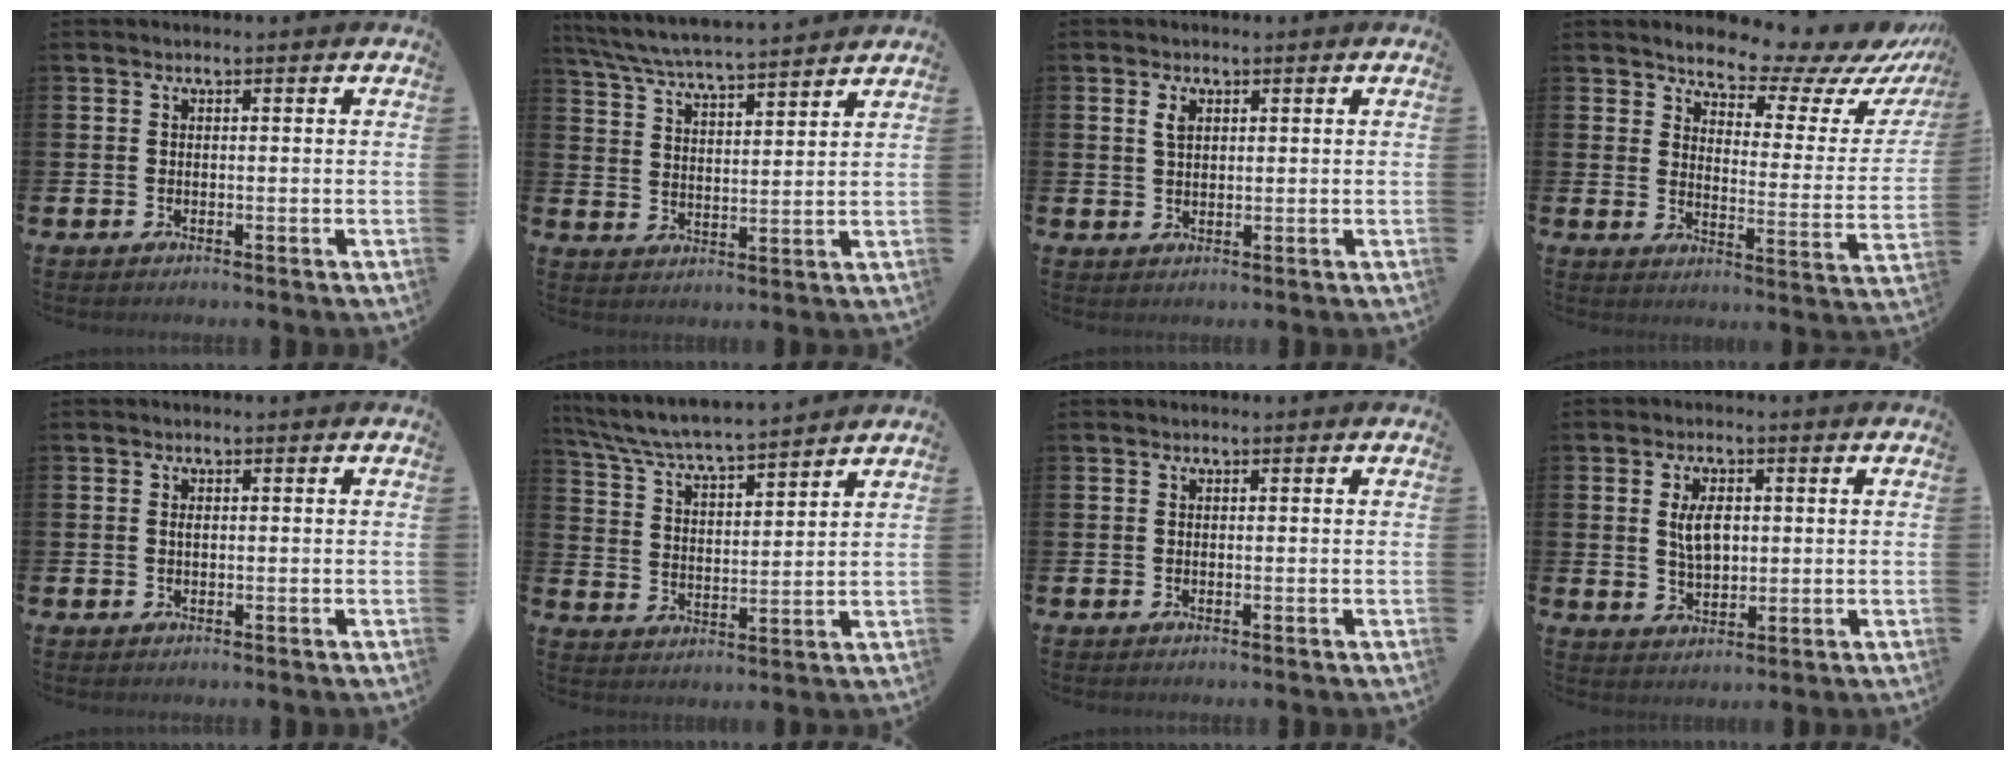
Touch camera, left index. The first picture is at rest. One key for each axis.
{"total": 6.3, "fx": 6.1, "fy": 0.3, "fz": 1.6, "tx": -0.056, "ty": -0.042, "tz": 0.105}
{"total": 1.9, "fx": 1.2, "fy": 1.1, "fz": 0.9, "tx": -0.003, "ty": -0.004, "tz": 0.019}
{"total": 7.3, "fx": 6.8, "fy": 1.6, "fz": 2.3, "tx": -0.051, "ty": -0.060, "tz": 0.111}
{"total": 0.6, "fx": 0.1, "fy": 0.4, "fz": 0.4, "tx": 0.000, "ty": -0.001, "tz": 0.001}
{"total": 6.6, "fx": 6.4, "fy": 0.1, "fz": 1.6, "tx": -0.059, "ty": -0.047, "tz": 0.109}
{"total": 0.0}
{"total": 4.5, "fx": 1.1, "fy": 2.5, "fz": 3.5, "tx": -0.057, "ty": 0.001, "tz": 0.014}